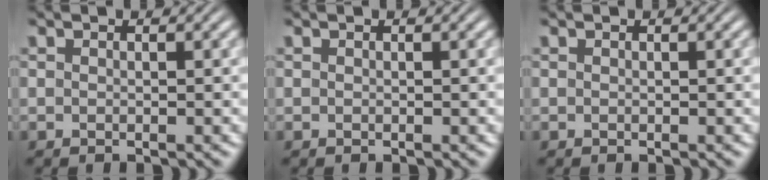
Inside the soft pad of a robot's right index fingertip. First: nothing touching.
{"total": 0.0}
{"total": 0.0}